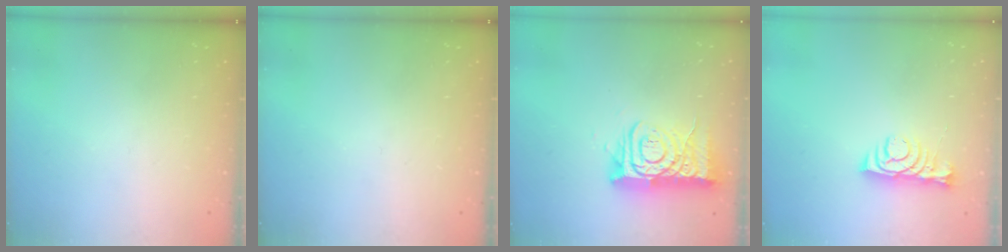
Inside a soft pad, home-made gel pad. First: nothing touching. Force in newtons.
{"total": 0.0}
{"total": 14.2, "press": 14.1, "slide": 1.5}
{"total": 7.0, "press": 7.0, "slide": 0.8}